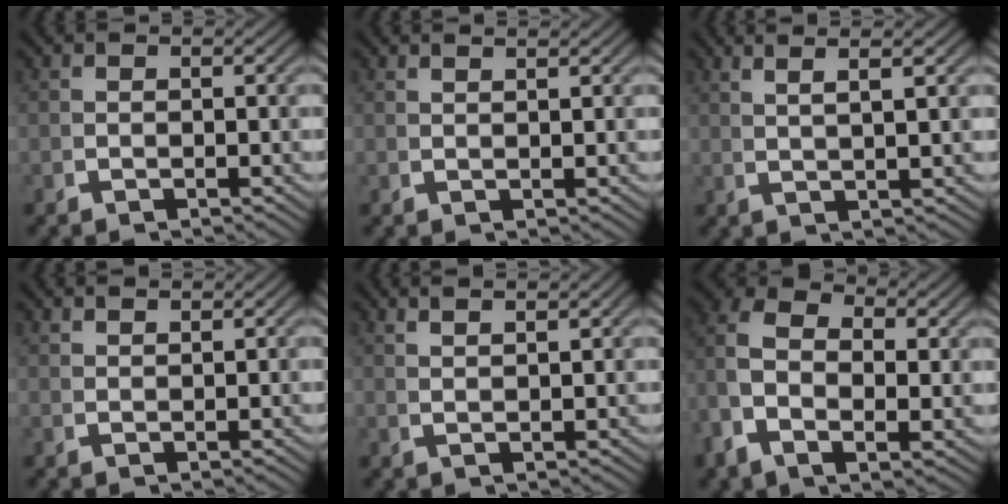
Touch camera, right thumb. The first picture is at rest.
{"total": 1.4, "force": [1.3, -0.4, 0.4], "torque": [-0.003, 0.005, 0.026]}
{"total": 4.1, "force": [2.9, -0.1, 3.0], "torque": [-0.040, 0.016, 0.050]}
{"total": 2.0, "force": [1.9, -0.5, 0.1], "torque": [0.006, 0.006, 0.040]}
{"total": 2.9, "force": [2.6, -0.4, 1.2], "torque": [-0.013, 0.013, 0.050]}
{"total": 6.2, "force": [1.2, 3.8, 4.8], "torque": [-0.115, -0.013, 0.021]}